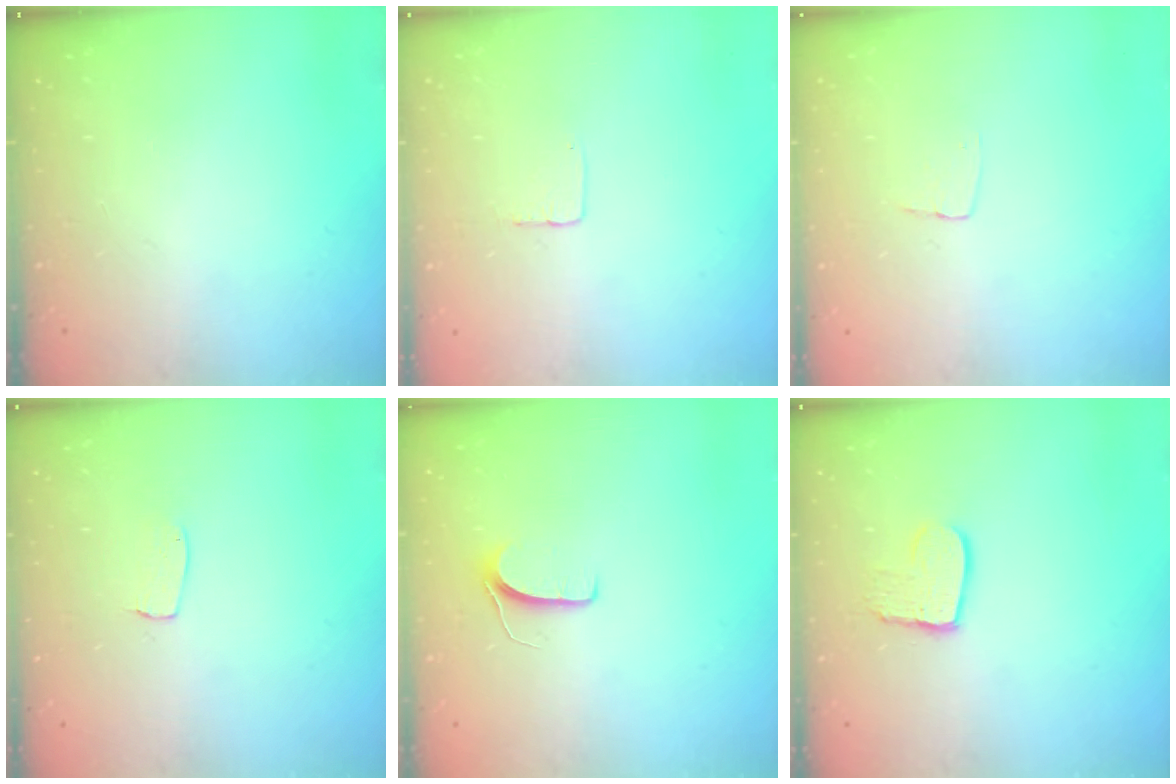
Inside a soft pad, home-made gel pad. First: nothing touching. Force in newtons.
{"total": 2.7, "press": 2.7, "slide": 0.1}
{"total": 3.4, "press": 3.4, "slide": 0.2}
{"total": 4.5, "press": 4.5, "slide": 0.3}
{"total": 5.9, "press": 5.9, "slide": 0.4}
{"total": 9.5, "press": 9.5, "slide": 0.7}